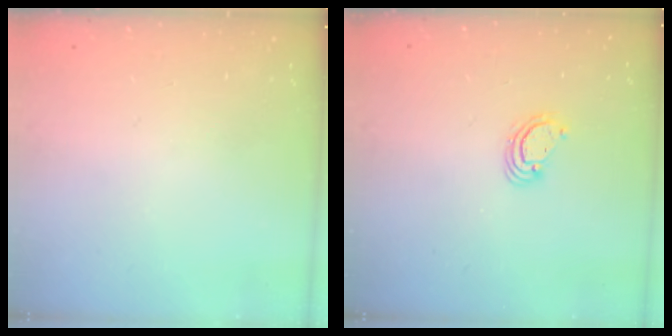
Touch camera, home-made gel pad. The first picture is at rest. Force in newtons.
{"total": 3.9, "press": 3.8, "slide": 0.4}